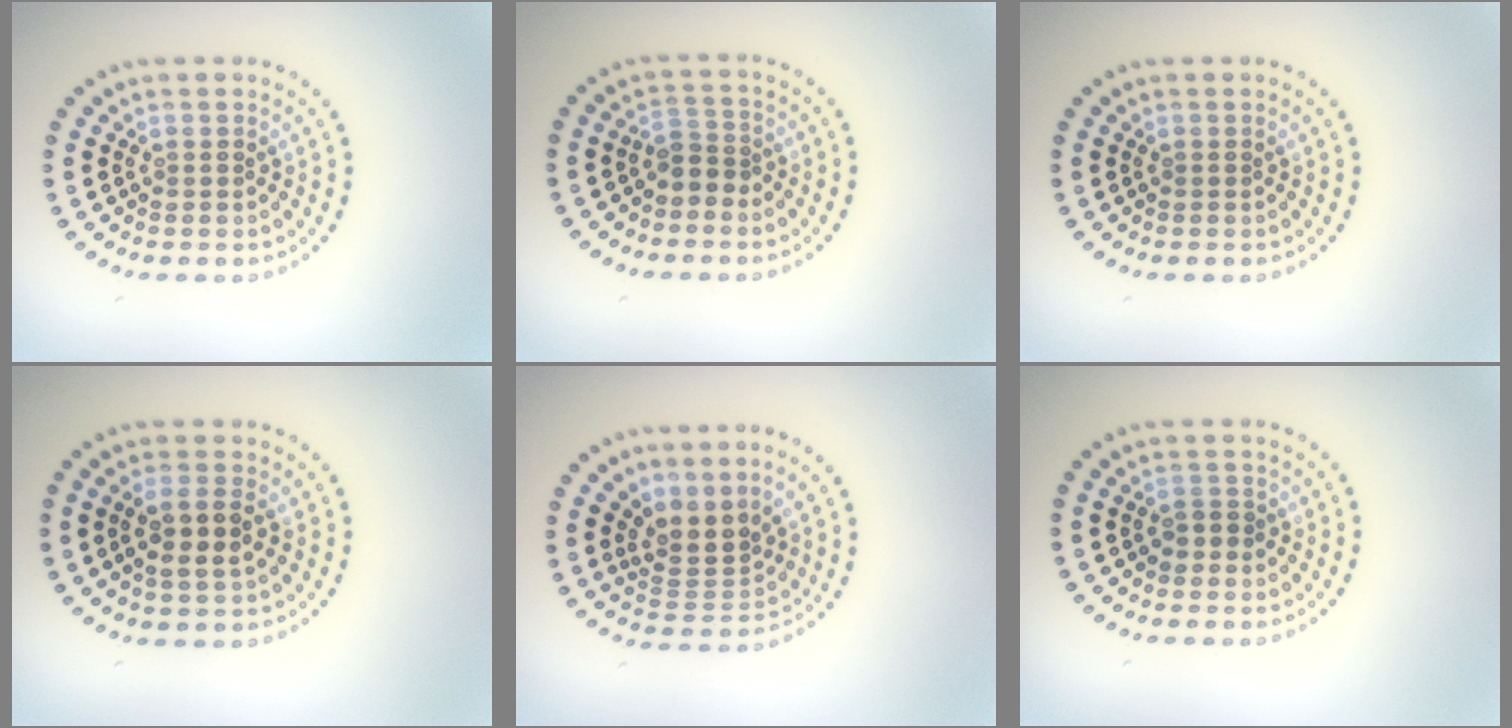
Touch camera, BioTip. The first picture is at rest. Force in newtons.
{"total": 2.0, "press": 1.6, "slide": 1.2}
{"total": 0.0}
{"total": 3.0, "press": 2.8, "slide": 0.9}
{"total": 3.0, "press": 2.2, "slide": 2.0}
{"total": 1.2, "press": 1.1, "slide": 0.4}